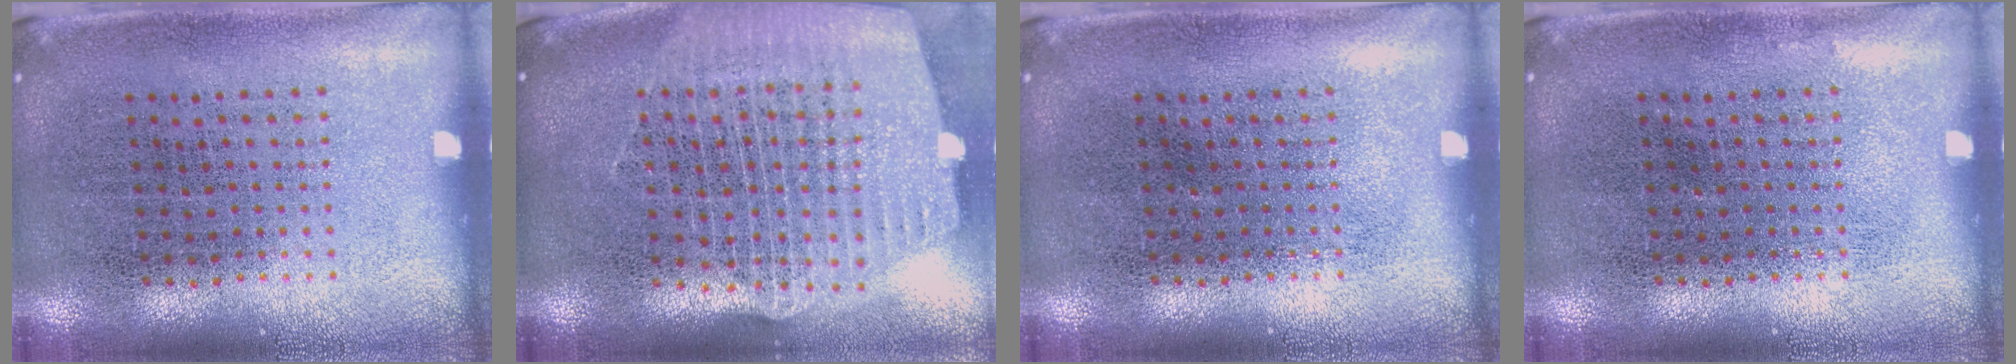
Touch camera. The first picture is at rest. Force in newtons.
{"total": 2.6, "press": 2.2, "slide": 1.3}
{"total": 0.0}
{"total": 0.0}